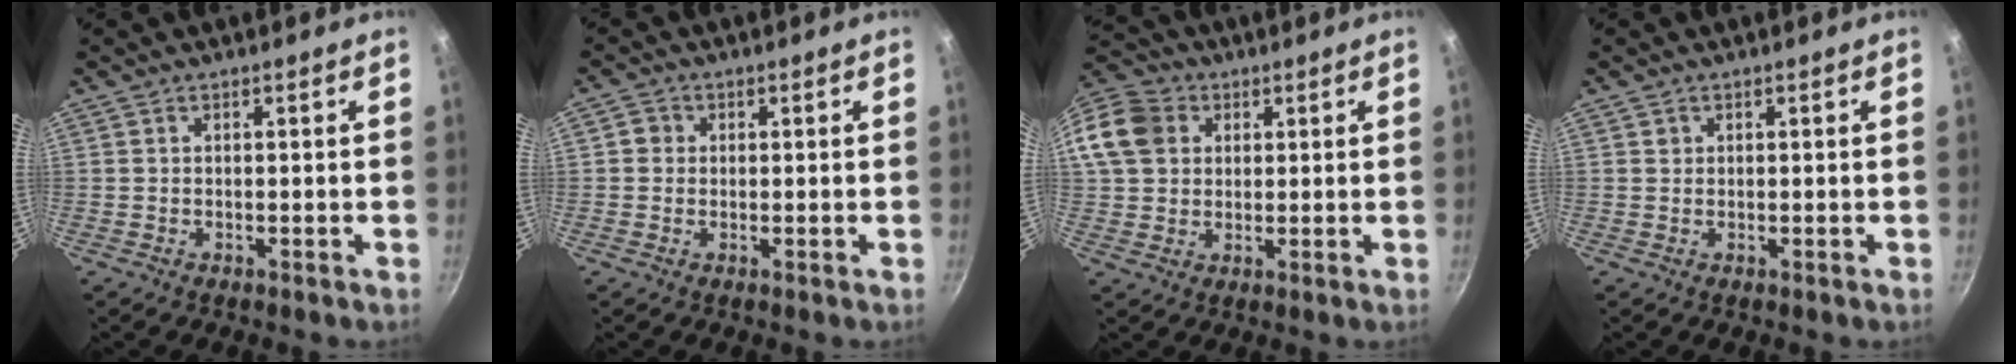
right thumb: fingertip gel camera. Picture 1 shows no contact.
{"total": 2.3, "force": [0.1, 2.2, 0.7], "torque": [0.003, 0.004, -0.004]}
{"total": 14.3, "force": [3.5, 12.0, 6.9], "torque": [-0.139, 0.024, 0.053]}
{"total": 0.7, "force": [0.3, 0.6, 0.1], "torque": [0.003, 0.002, 0.003]}